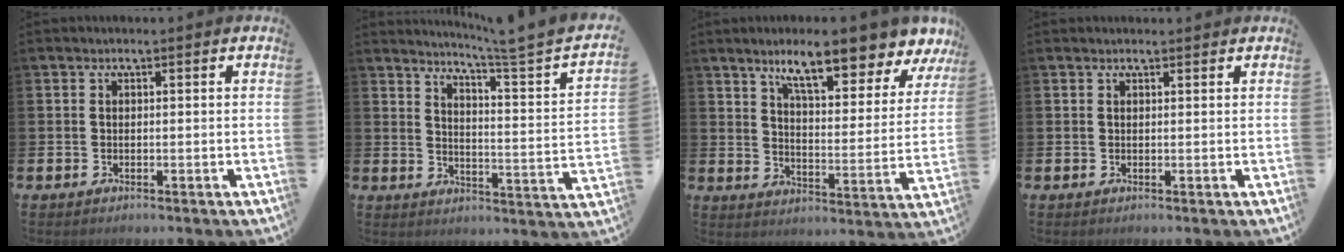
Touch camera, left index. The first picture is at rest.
{"total": 4.3, "force": [3.6, -1.3, 2.1], "torque": [-0.045, -0.047, 0.046]}
{"total": 10.4, "force": [8.8, 1.8, 5.2], "torque": [-0.101, -0.048, 0.150]}
{"total": 0.8, "force": [0.7, 0.2, 0.1], "torque": [0.006, -0.001, 0.012]}